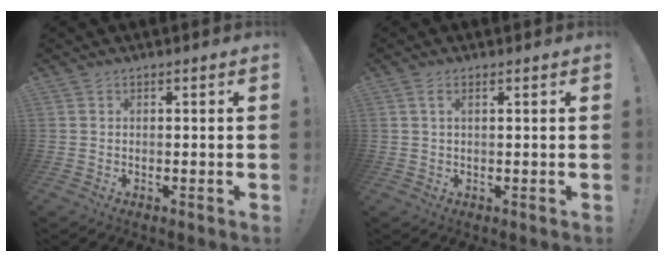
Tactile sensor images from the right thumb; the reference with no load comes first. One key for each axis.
{"total": 2.1, "fx": 0.8, "fy": 0.6, "fz": 1.9, "tx": -0.038, "ty": 0.000, "tz": 0.013}